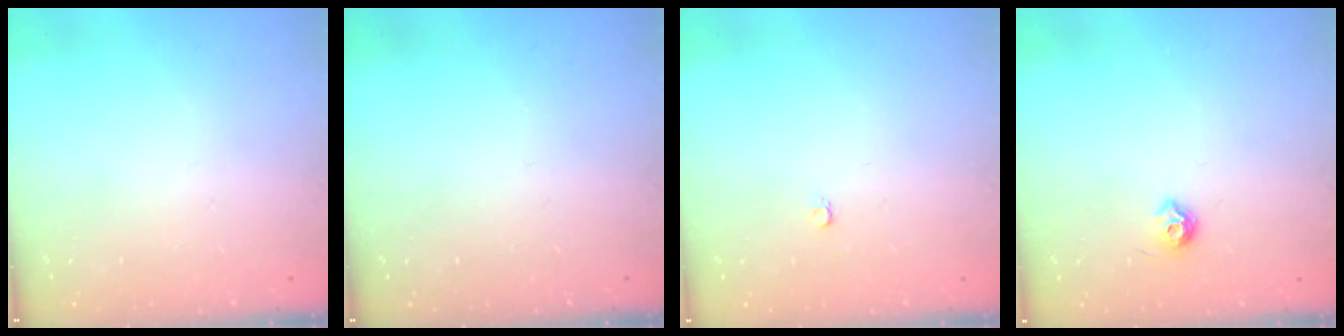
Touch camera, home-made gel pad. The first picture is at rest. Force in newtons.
{"total": 0.0}
{"total": 2.4, "press": 2.4, "slide": 0.2}
{"total": 6.1, "press": 6.0, "slide": 0.9}